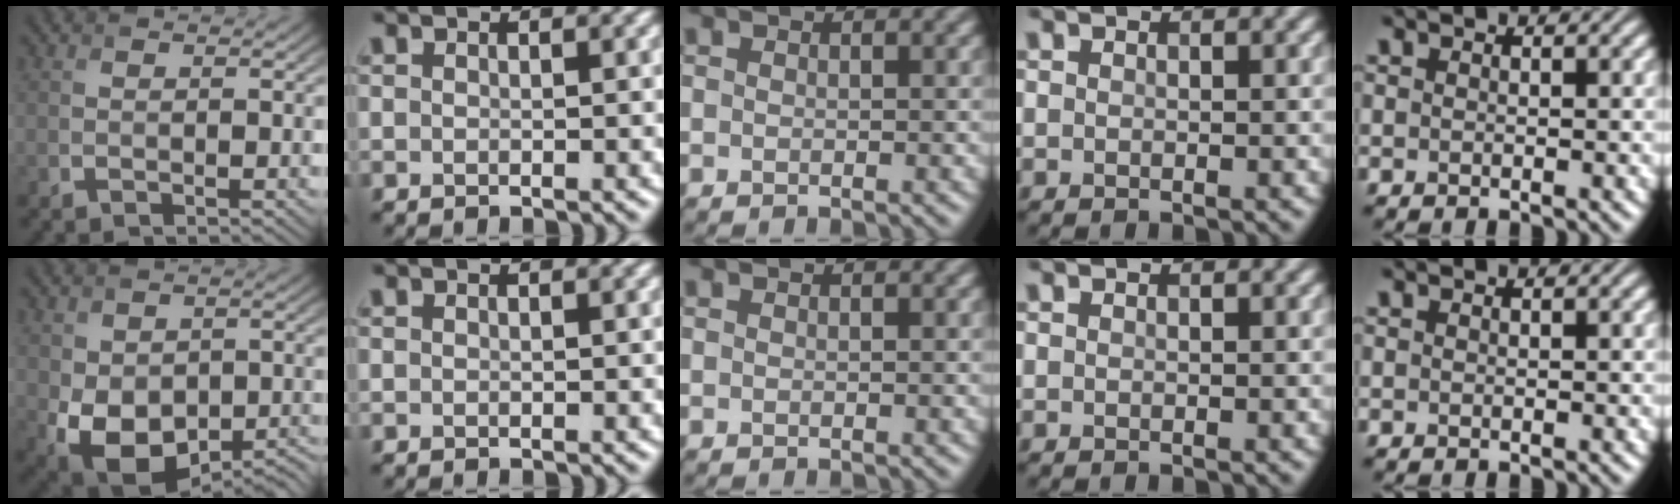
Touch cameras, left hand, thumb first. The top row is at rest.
{"thumb": {"total": 12.9, "force": [-4.4, 8.9, 8.2], "torque": [-0.136, -0.038, -0.048]}}